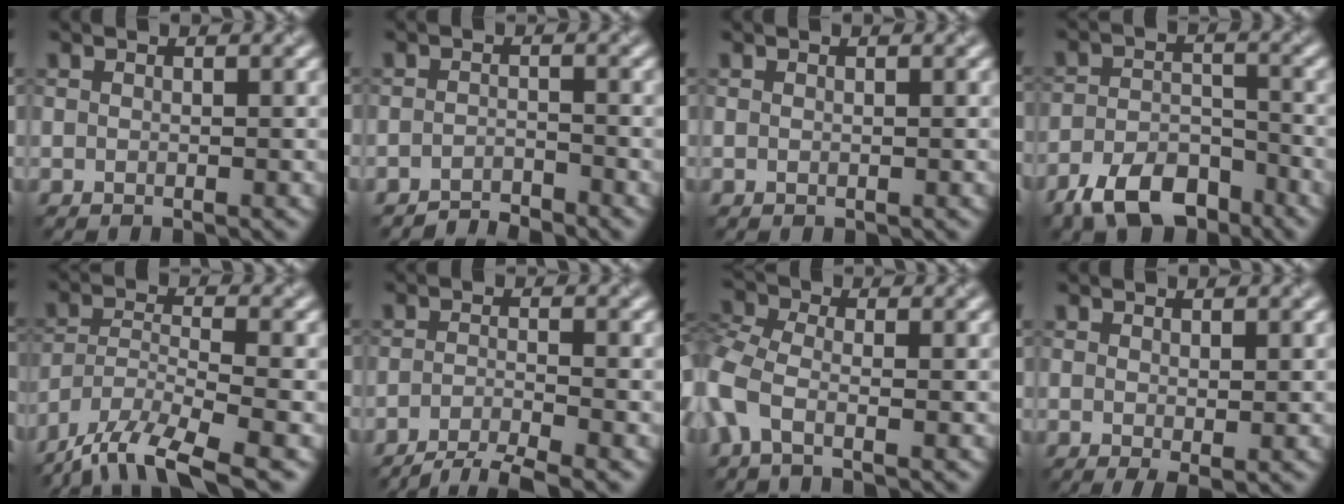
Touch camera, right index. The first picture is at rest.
{"total": 2.0, "force": [-2.0, 0.2, 0.2], "torque": [0.000, 0.004, -0.040]}
{"total": 0.0}
{"total": 6.4, "force": [-4.7, 3.1, 3.1], "torque": [-0.055, -0.005, -0.088]}
{"total": 9.8, "force": [-8.0, 2.4, 5.2], "torque": [-0.095, -0.020, -0.144]}
{"total": 4.3, "force": [-3.3, 0.8, 2.5], "torque": [-0.039, -0.005, -0.069]}
{"total": 4.1, "force": [-1.3, 2.2, 3.2], "torque": [-0.088, 0.001, -0.045]}
{"total": 1.3, "force": [0.0, 0.5, 1.2], "torque": [-0.018, -0.005, 0.002]}